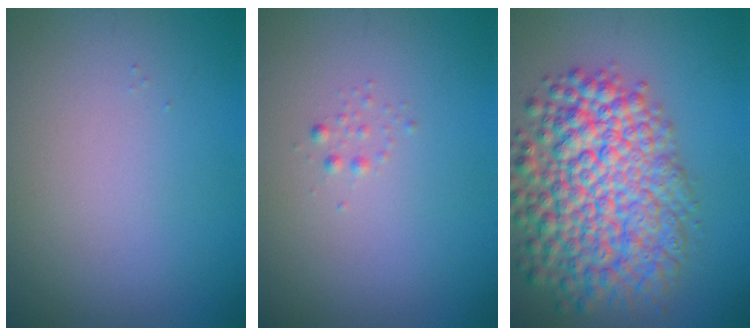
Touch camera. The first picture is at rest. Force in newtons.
{"total": 0.6, "press": 0.6, "slide": 0.0}
{"total": 10.1, "press": 10.1, "slide": 0.4}